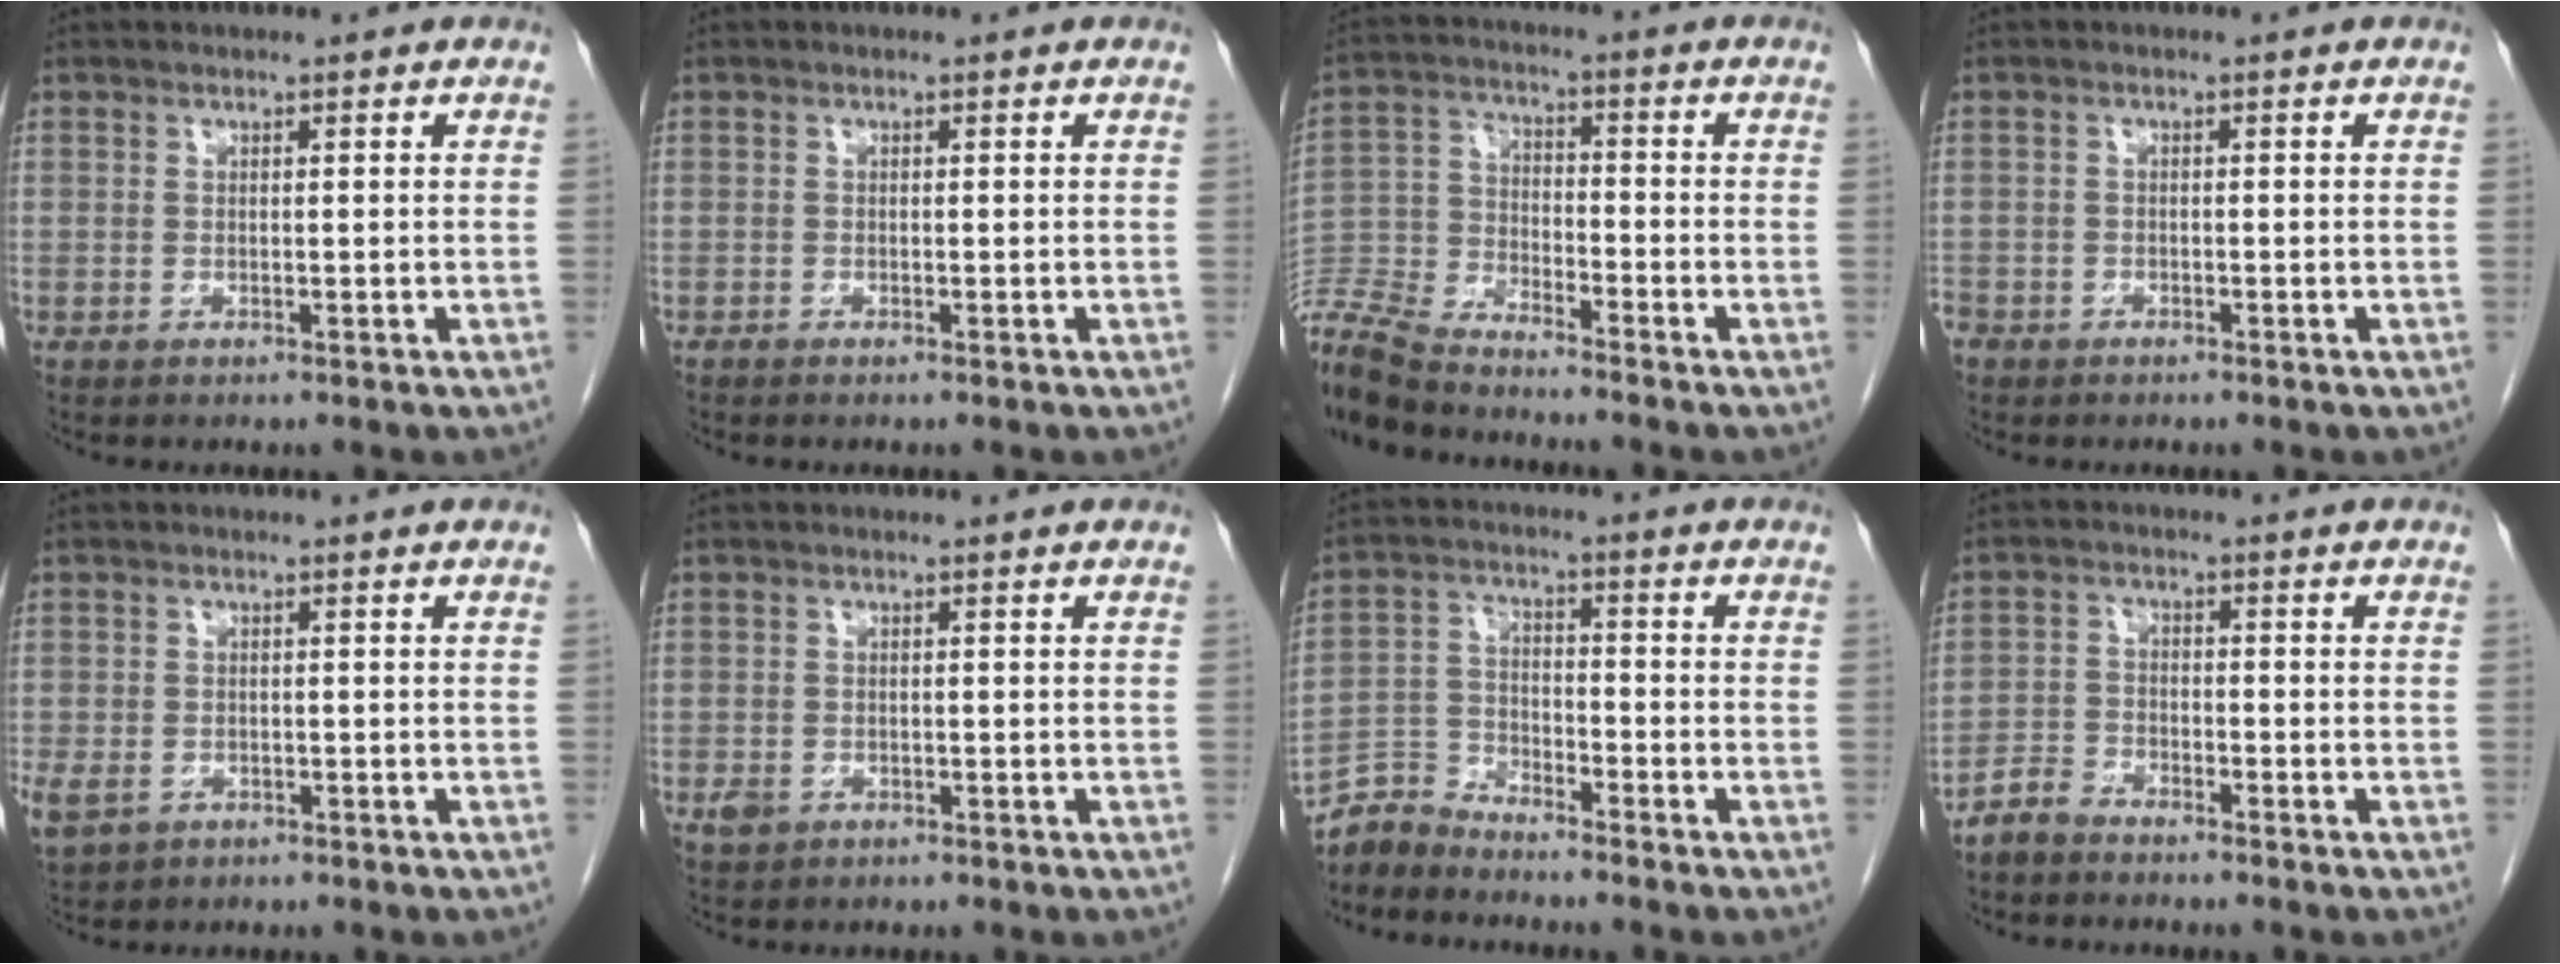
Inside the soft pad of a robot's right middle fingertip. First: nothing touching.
{"total": 0.0}
{"total": 11.8, "force": [-11.3, 1.1, 3.5], "torque": [-0.072, -0.010, -0.219]}
{"total": 3.7, "force": [-2.6, 2.5, 0.8], "torque": [-0.023, 0.001, -0.052]}
{"total": 6.8, "force": [-3.1, 5.1, 3.1], "torque": [-0.086, -0.008, -0.044]}
{"total": 1.7, "force": [-0.8, 1.3, 0.7], "torque": [-0.017, 0.002, -0.008]}
{"total": 5.4, "force": [-5.3, 0.8, -0.5], "torque": [0.011, 0.005, -0.105]}
{"total": 3.2, "force": [-3.0, 1.0, 0.4], "torque": [-0.008, -0.001, -0.060]}